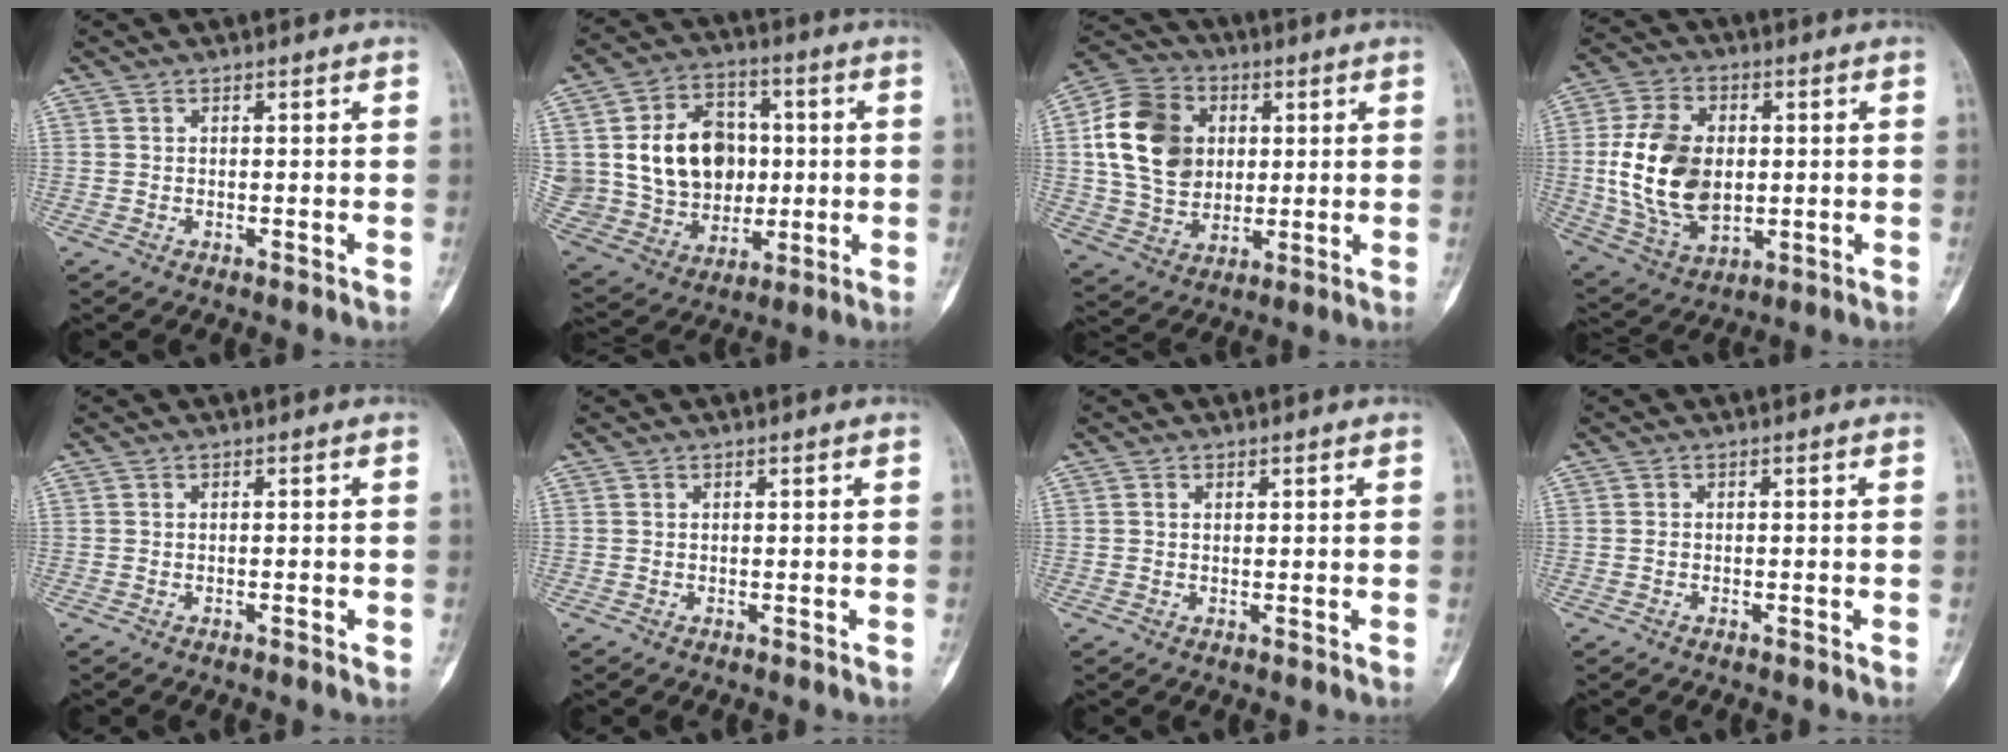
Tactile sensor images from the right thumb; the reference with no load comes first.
{"total": 20.5, "force": [2.1, 16.2, 12.5], "torque": [-0.189, 0.018, 0.059]}
{"total": 17.1, "force": [2.8, 13.5, 10.3], "torque": [-0.165, 0.006, 0.049]}
{"total": 17.3, "force": [0.2, 11.6, 12.8], "torque": [-0.218, -0.002, 0.016]}
{"total": 0.8, "force": [-0.3, 0.4, 0.6], "torque": [-0.005, 0.001, -0.006]}
{"total": 0.0}
{"total": 0.5, "force": [0.1, 0.5, 0.2], "torque": [0.003, 0.001, 0.002]}
{"total": 0.6, "force": [-0.4, 0.4, 0.3], "torque": [-0.003, 0.002, -0.009]}